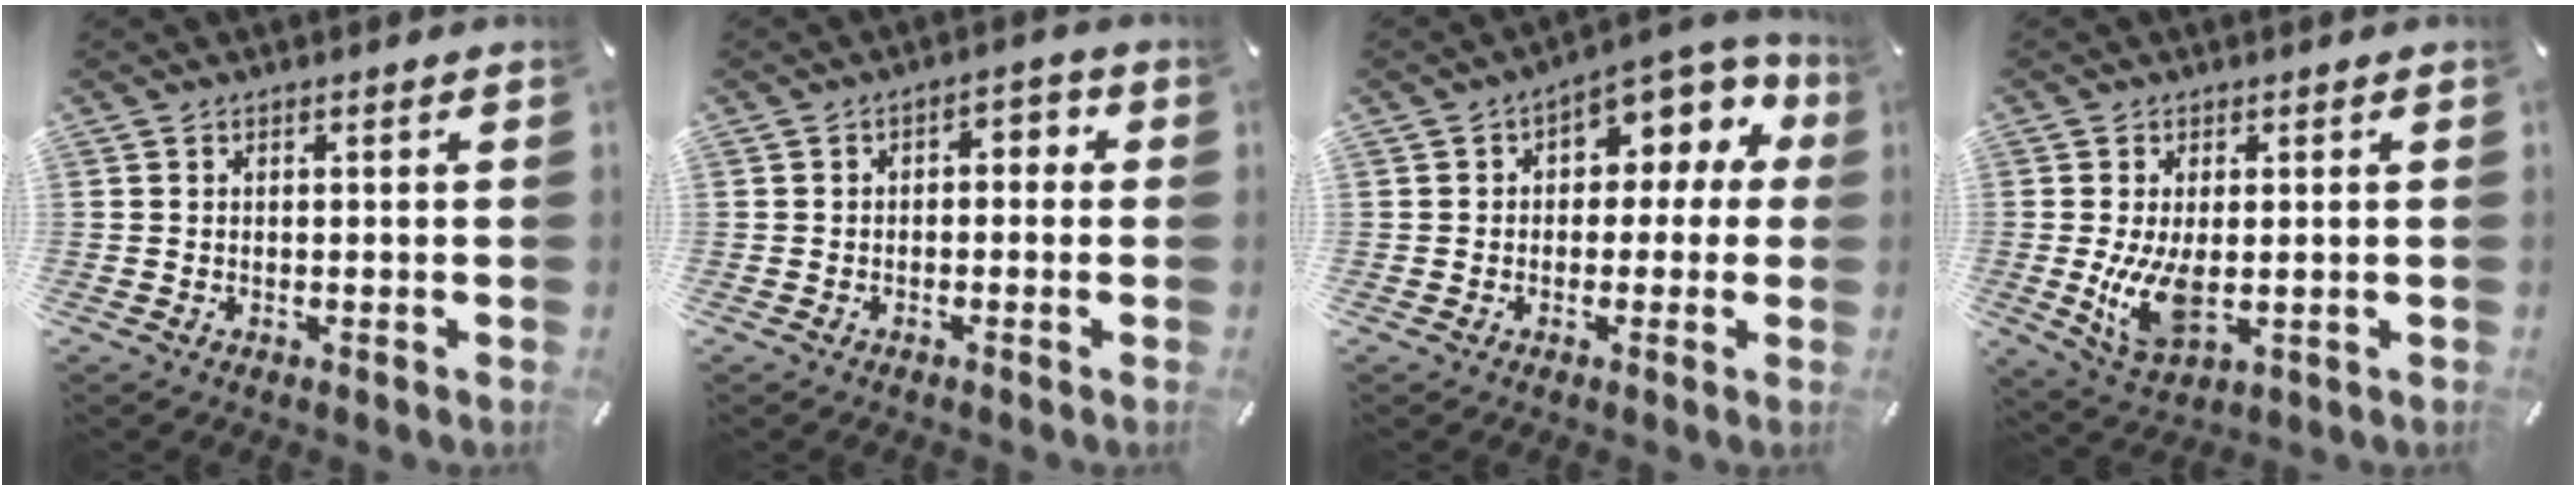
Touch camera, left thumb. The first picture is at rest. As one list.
[{"total": 2.8, "force": [-1.8, 1.6, 1.5], "torque": [-0.029, 0.019, -0.038]}, {"total": 7.2, "force": [2.6, 5.1, 4.3], "torque": [-0.055, -0.026, 0.044]}, {"total": 9.7, "force": [-0.3, 5.1, 8.3], "torque": [-0.171, -0.019, -0.004]}]